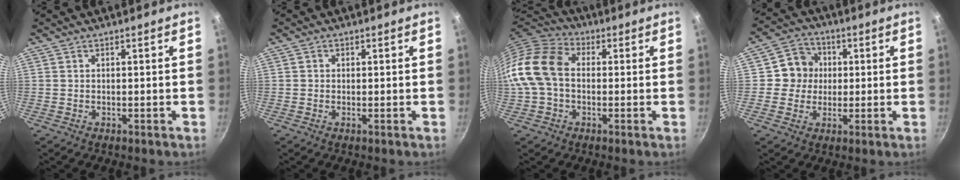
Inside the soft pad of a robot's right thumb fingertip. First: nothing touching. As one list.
[{"total": 0.7, "force": [0.0, 0.6, 0.3], "torque": [-0.006, 0.003, -0.003]}, {"total": 13.9, "force": [-0.1, 10.1, 9.6], "torque": [-0.169, 0.034, -0.022]}, {"total": 7.5, "force": [0.7, 7.1, 2.2], "torque": [0.008, 0.013, -0.003]}]